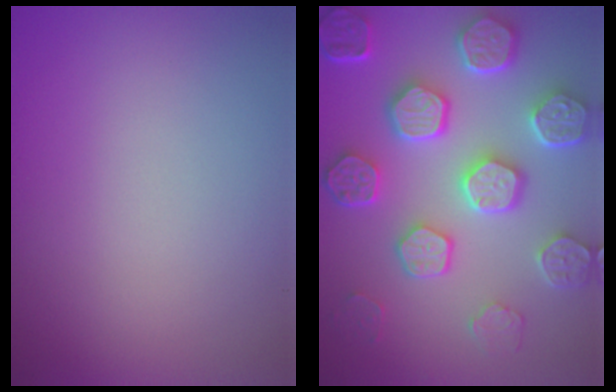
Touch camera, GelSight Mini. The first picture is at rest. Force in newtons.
{"total": 8.1, "press": 6.5, "slide": 4.8}